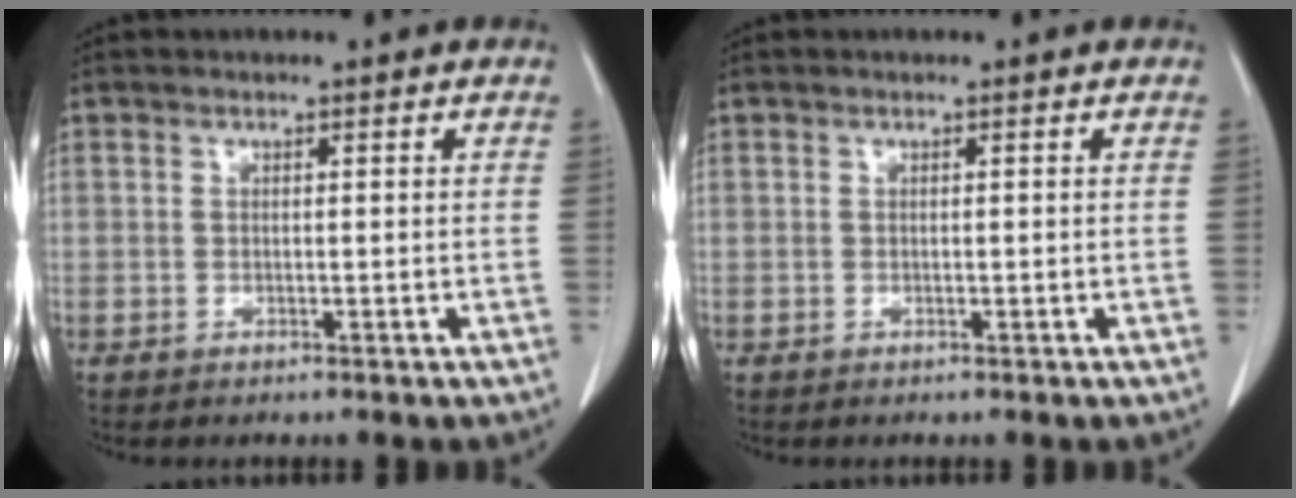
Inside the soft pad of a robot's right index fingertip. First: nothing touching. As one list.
[{"total": 0.0}]